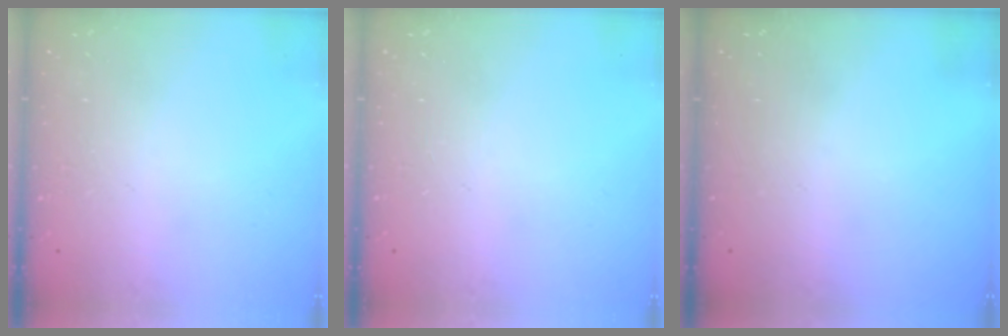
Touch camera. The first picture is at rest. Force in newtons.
{"total": 0.0}
{"total": 0.0}